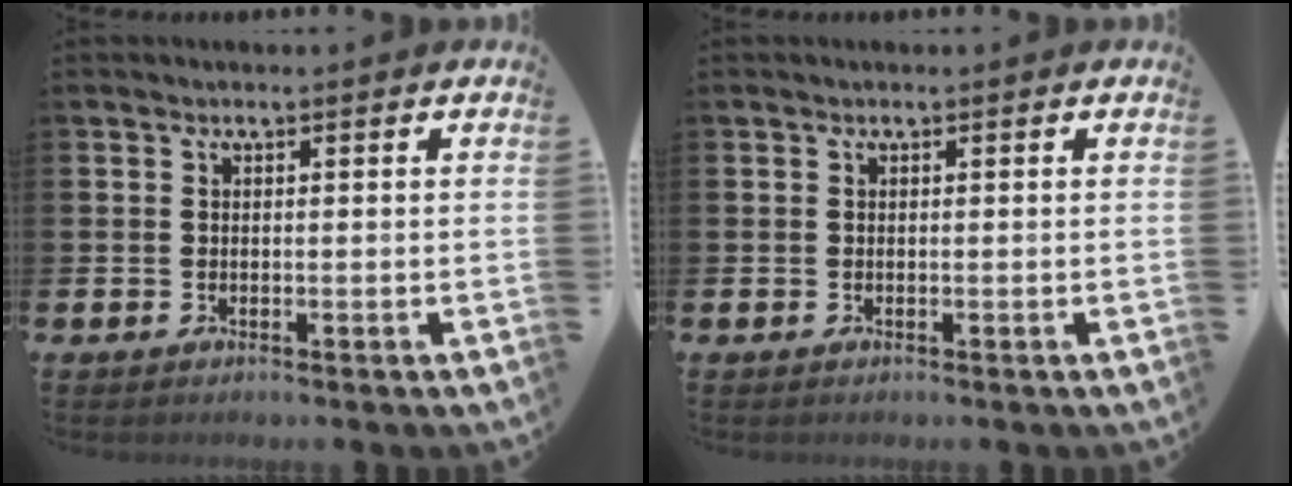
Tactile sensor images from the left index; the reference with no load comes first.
{"total": 0.0}